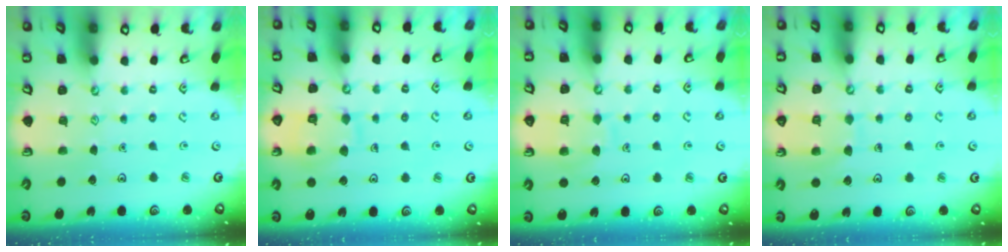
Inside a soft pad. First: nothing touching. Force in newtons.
{"total": 9.6, "press": 9.6, "slide": 0.1}
{"total": 7.7, "press": 7.6, "slide": 0.7}
{"total": 7.4, "press": 7.4, "slide": 0.4}